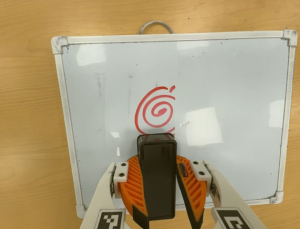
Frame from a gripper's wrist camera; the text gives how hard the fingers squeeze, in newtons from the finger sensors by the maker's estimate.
{"total": 9.6, "left": 10.2, "right": 8.9}